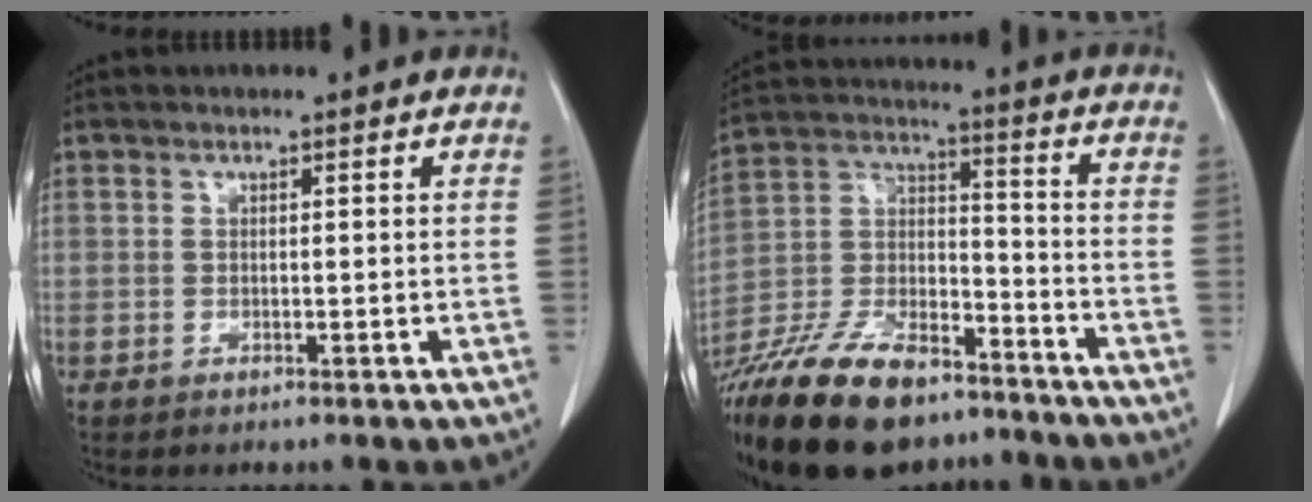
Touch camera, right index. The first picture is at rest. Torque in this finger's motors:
{"motor_torque": [1.03, -1.11, 1.03, 0.21]}